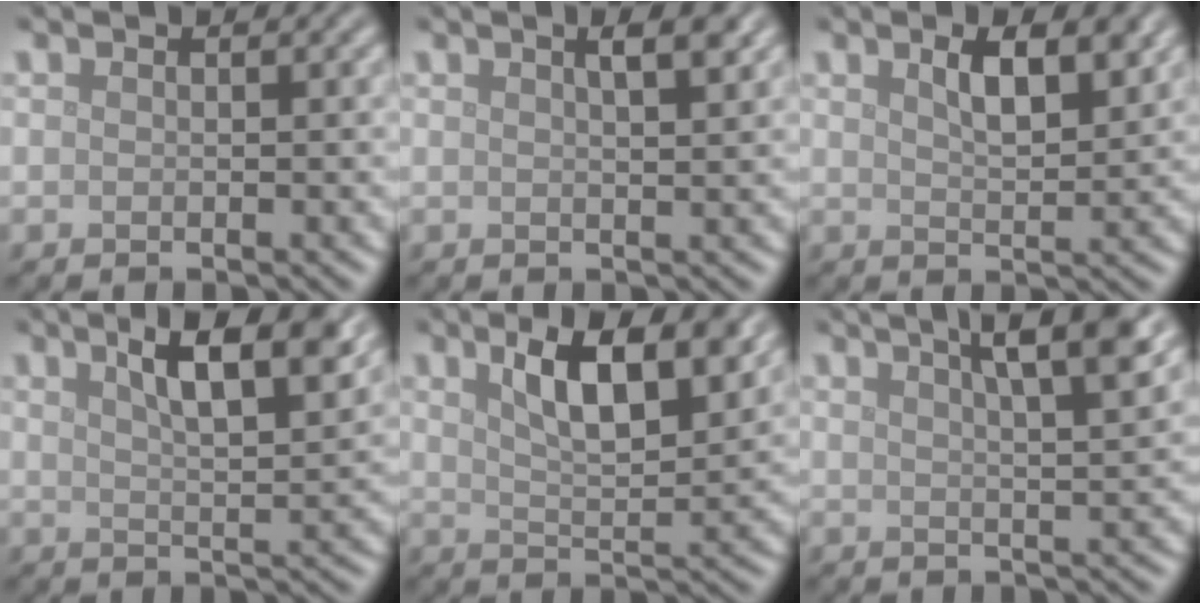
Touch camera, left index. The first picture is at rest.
{"total": 3.4, "force": [1.8, 1.2, 2.6], "torque": [-0.009, 0.013, 0.007]}
{"total": 4.0, "force": [2.0, 1.3, 3.1], "torque": [-0.052, 0.002, 0.036]}
{"total": 7.1, "force": [3.9, 1.9, 5.6], "torque": [-0.077, 0.012, 0.058]}
{"total": 7.2, "force": [3.6, 2.4, 5.7], "torque": [-0.092, 0.003, 0.058]}
{"total": 6.5, "force": [3.7, 1.6, 5.1], "torque": [-0.050, 0.025, 0.034]}